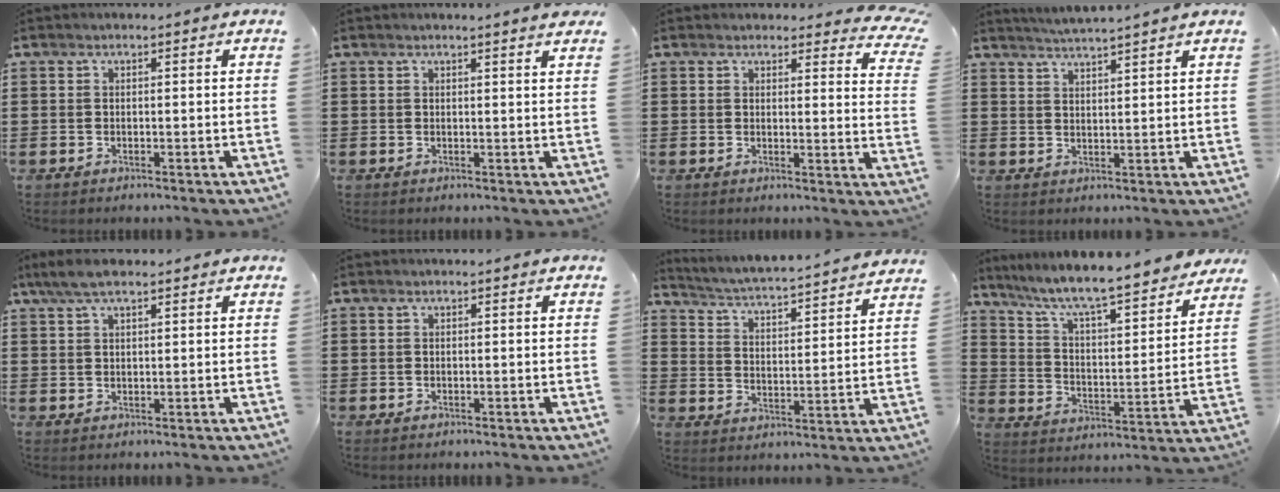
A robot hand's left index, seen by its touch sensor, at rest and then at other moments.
{"total": 1.6, "force": [1.4, -0.2, 0.8], "torque": [-0.008, -0.005, 0.026]}
{"total": 3.5, "force": [3.2, 0.8, 1.1], "torque": [-0.018, -0.016, 0.057]}
{"total": 3.0, "force": [2.9, -0.8, 0.3], "torque": [-0.014, -0.013, 0.053]}
{"total": 4.5, "force": [2.9, 1.5, 3.2], "torque": [-0.068, 0.006, 0.054]}
{"total": 0.0}
{"total": 3.5, "force": [3.4, -0.8, 0.7], "torque": [-0.034, -0.038, 0.047]}
{"total": 6.9, "force": [6.1, 0.0, 3.3], "torque": [-0.092, -0.055, 0.097]}